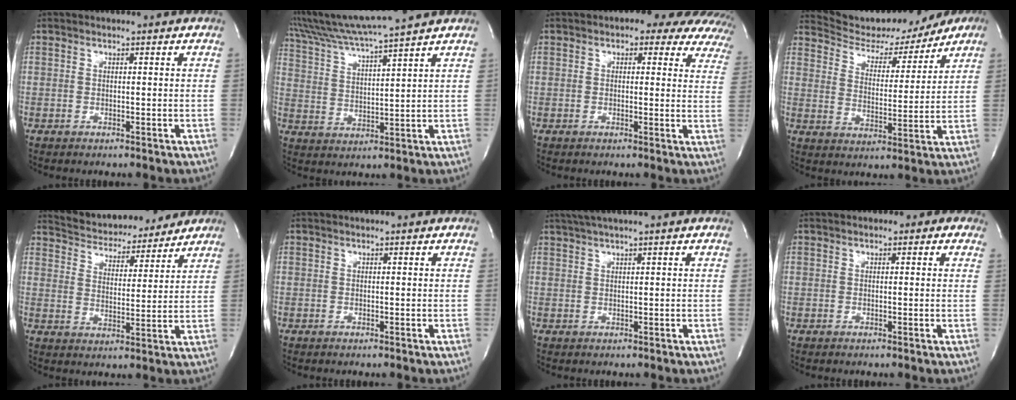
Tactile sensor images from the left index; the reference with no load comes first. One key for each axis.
{"total": 12.0, "fx": 10.5, "fy": -2.0, "fz": 5.4, "tx": -0.107, "ty": 0.010, "tz": 0.183}
{"total": 14.1, "fx": 11.5, "fy": 5.7, "fz": 6.0, "tx": -0.052, "ty": 0.002, "tz": 0.098}
{"total": 14.6, "fx": 13.2, "fy": 4.7, "fz": 4.1, "tx": -0.053, "ty": 0.005, "tz": 0.184}
{"total": 14.4, "fx": 13.3, "fy": 4.3, "fz": 3.4, "tx": -0.049, "ty": 0.011, "tz": 0.195}
{"total": 0.0}
{"total": 3.3, "fx": 2.4, "fy": -1.0, "fz": 1.9, "tx": -0.039, "ty": 0.017, "tz": 0.050}
{"total": 1.3, "fx": 0.3, "fy": 1.1, "fz": 0.6, "tx": -0.004, "ty": 0.008, "tz": -0.004}